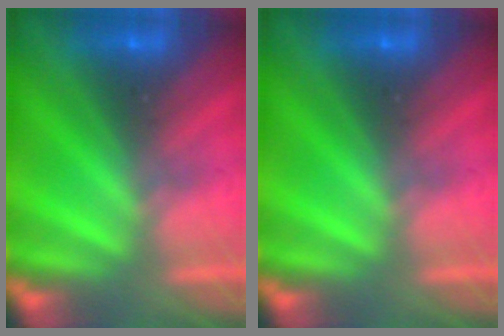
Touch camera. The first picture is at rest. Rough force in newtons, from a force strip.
{"total": 0.0}